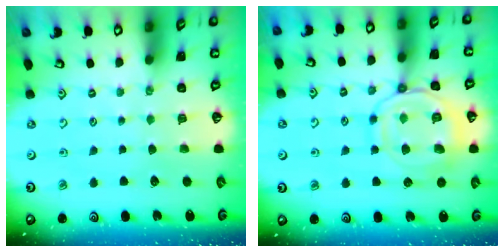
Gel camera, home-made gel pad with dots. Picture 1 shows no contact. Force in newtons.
{"total": 13.9, "press": 13.8, "slide": 1.2}